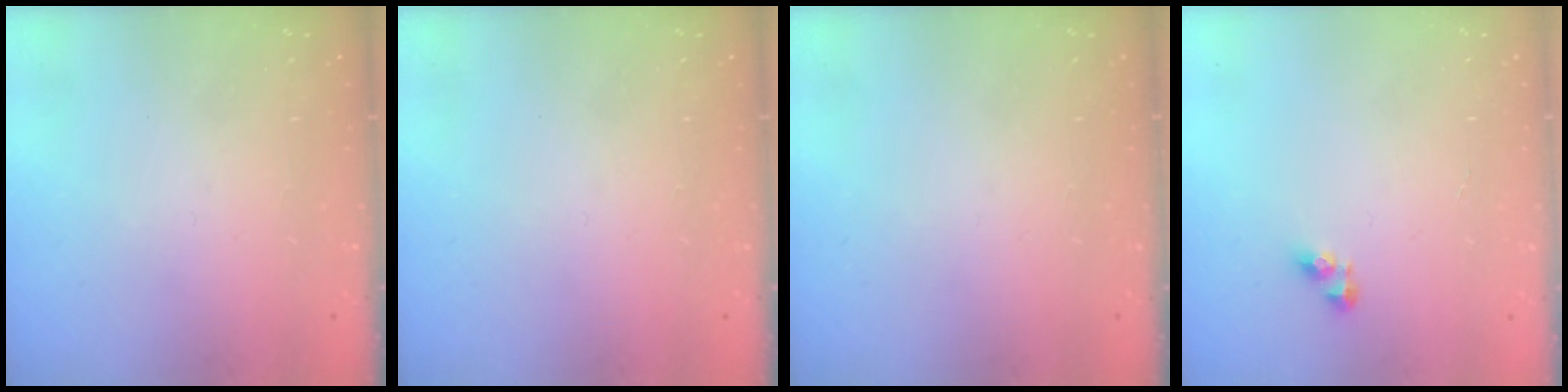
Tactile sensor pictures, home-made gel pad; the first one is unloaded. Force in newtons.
{"total": 0.0}
{"total": 0.0}
{"total": 5.0, "press": 5.0, "slide": 0.5}